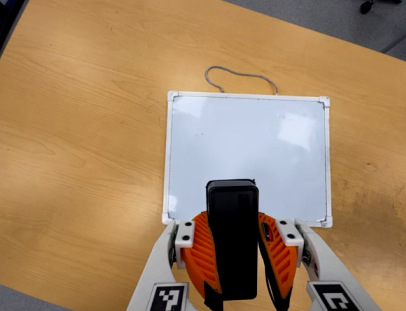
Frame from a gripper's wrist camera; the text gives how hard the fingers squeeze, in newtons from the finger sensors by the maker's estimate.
{"total": 8.9, "left": 7.4, "right": 10.4}